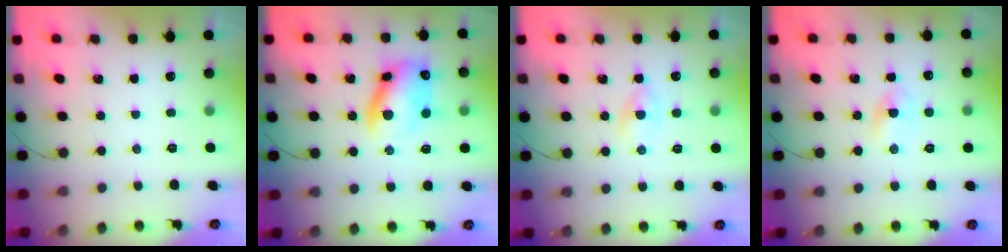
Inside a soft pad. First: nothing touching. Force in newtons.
{"total": 11.5, "press": 11.1, "slide": 2.7}
{"total": 2.7, "press": 2.4, "slide": 1.1}
{"total": 2.8, "press": 2.6, "slide": 1.1}